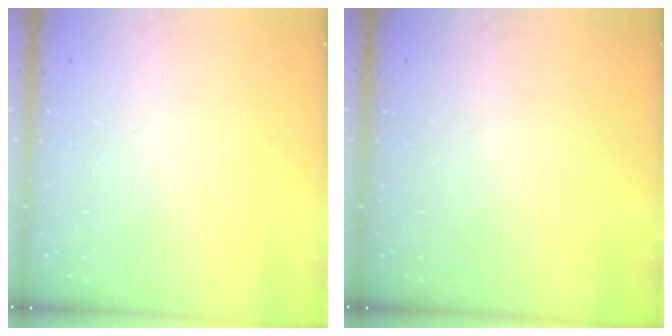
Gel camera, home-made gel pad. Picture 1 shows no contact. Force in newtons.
{"total": 0.0}